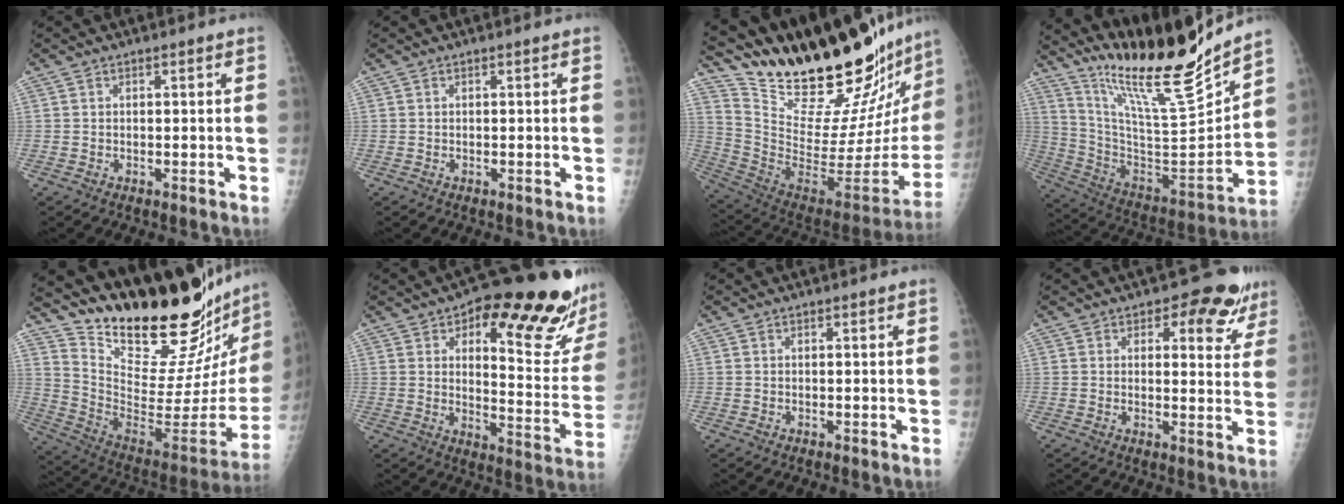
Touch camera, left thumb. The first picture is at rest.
{"total": 0.0}
{"total": 37.1, "force": [31.2, 8.5, 18.2], "torque": [-0.276, -0.196, 0.455]}
{"total": 23.3, "force": [19.7, 2.2, 12.3], "torque": [-0.182, -0.123, 0.340]}
{"total": 32.3, "force": [28.2, 6.3, 14.5], "torque": [-0.212, -0.206, 0.404]}
{"total": 23.3, "force": [13.9, 7.3, 17.2], "torque": [-0.181, -0.069, 0.186]}
{"total": 0.0}
{"total": 9.1, "force": [5.5, 4.9, 5.3], "torque": [-0.017, -0.025, 0.060]}